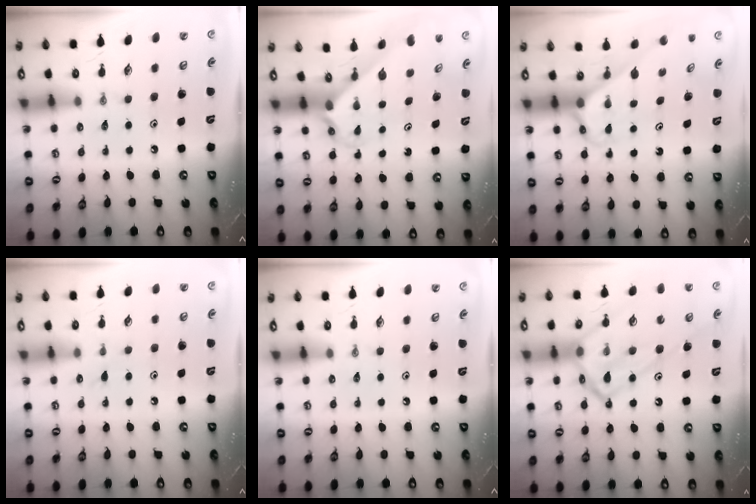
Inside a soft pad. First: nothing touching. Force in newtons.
{"total": 2.4, "press": 2.4, "slide": 0.2}
{"total": 2.9, "press": 2.9, "slide": 0.2}
{"total": 5.6, "press": 5.6, "slide": 0.4}
{"total": 0.0}
{"total": 19.1, "press": 19.1, "slide": 1.6}